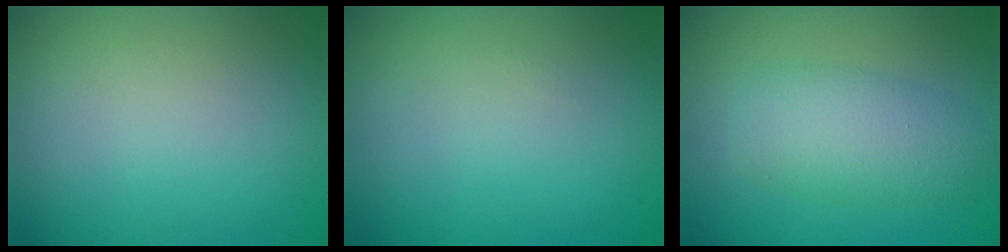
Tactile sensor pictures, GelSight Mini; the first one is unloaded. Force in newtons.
{"total": 0.0}
{"total": 4.4, "press": 4.4, "slide": 0.0}